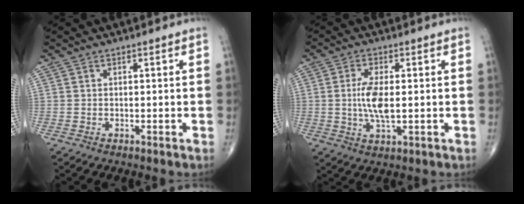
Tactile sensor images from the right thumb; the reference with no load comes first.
{"total": 7.0, "force": [0.0, 2.7, 6.4], "torque": [-0.136, -0.008, -0.001]}